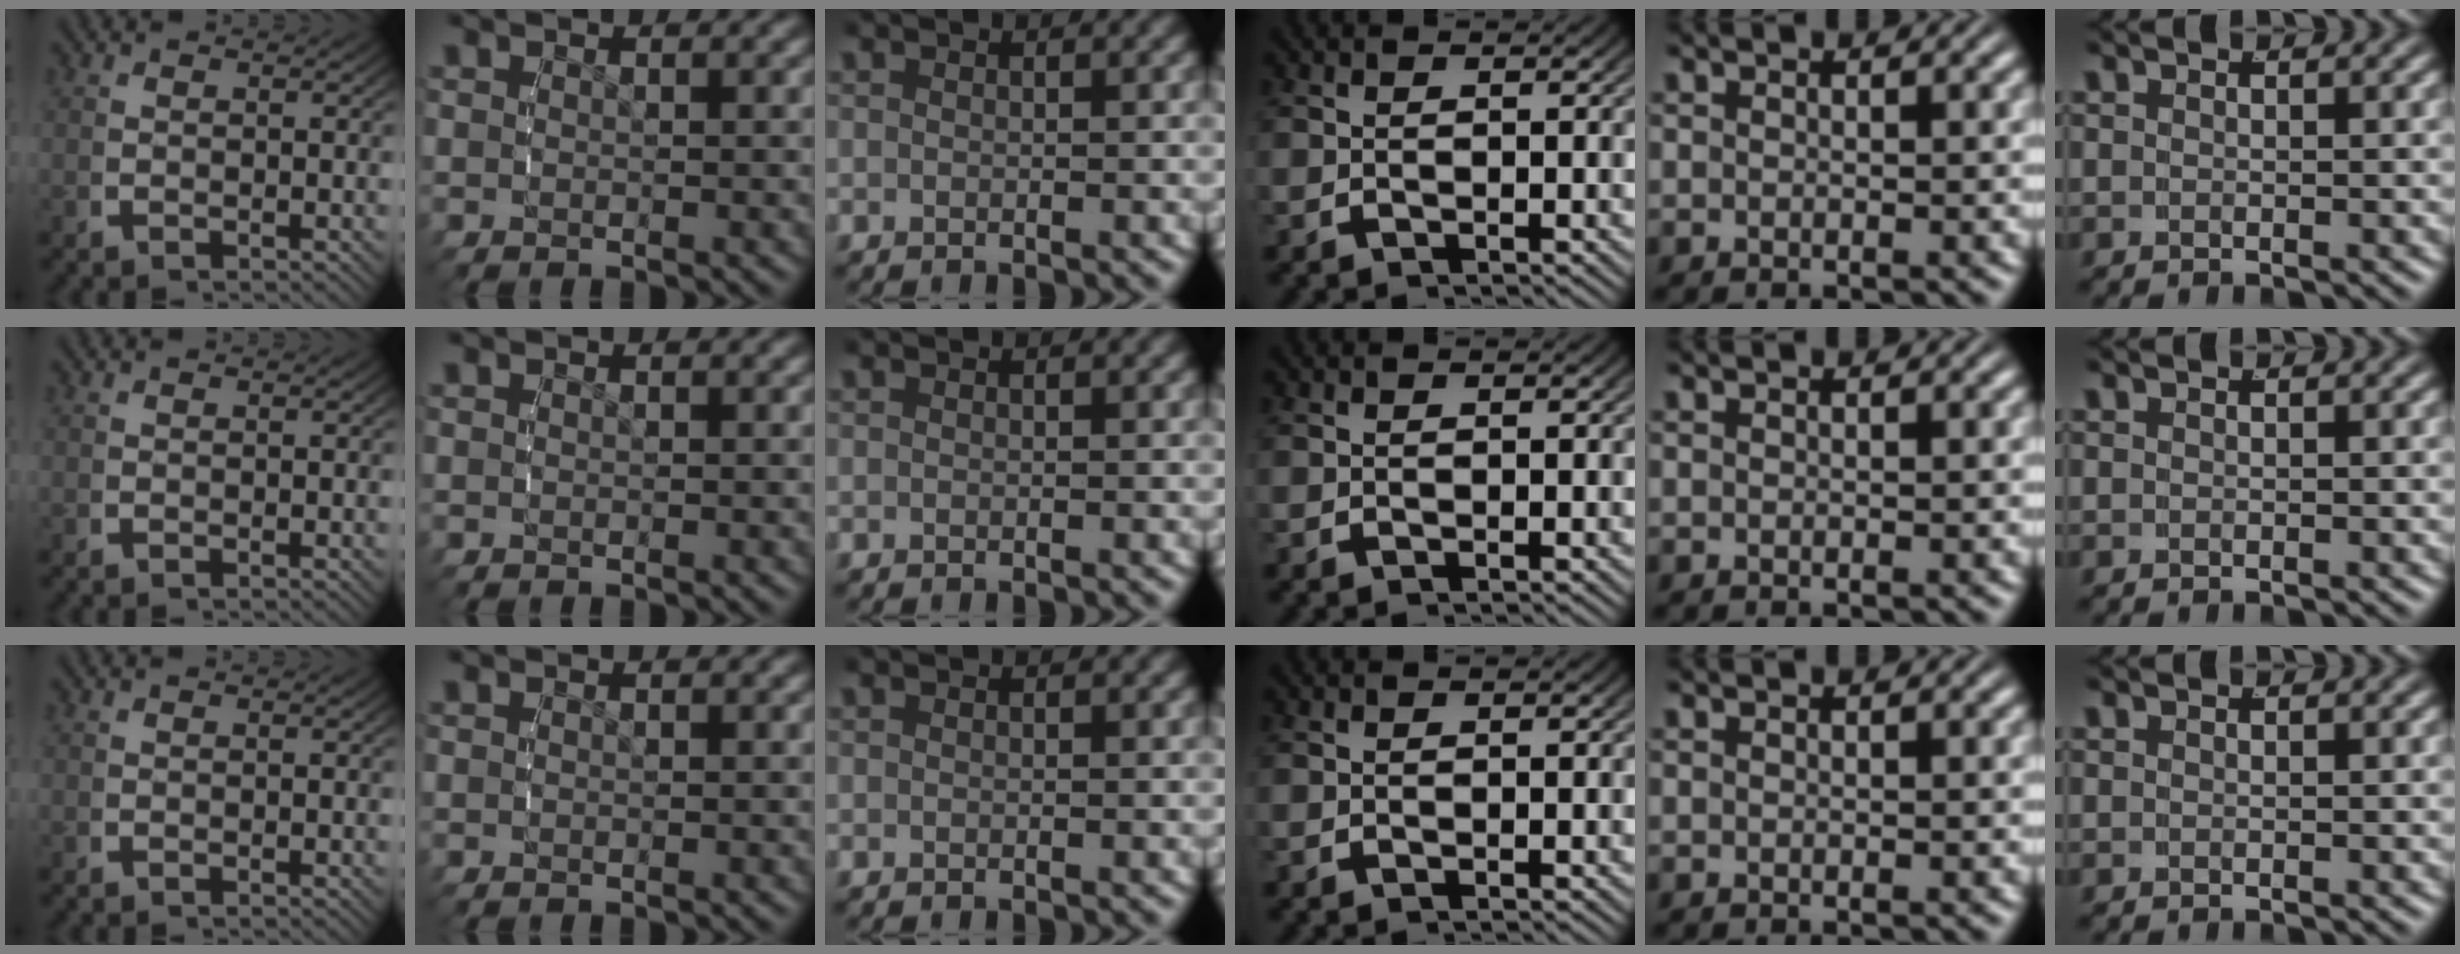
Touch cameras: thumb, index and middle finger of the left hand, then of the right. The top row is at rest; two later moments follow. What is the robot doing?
{"motion": "reach", "object": "measuring cup"}